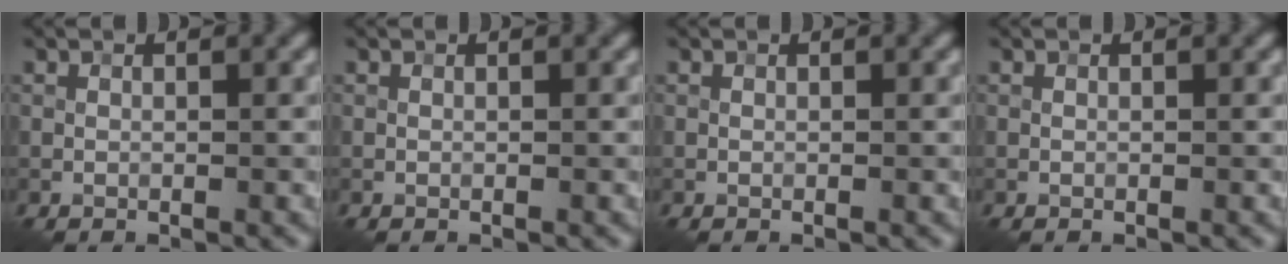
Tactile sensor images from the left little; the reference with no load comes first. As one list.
[{"total": 0.0}, {"total": 0.0}, {"total": 0.0}]